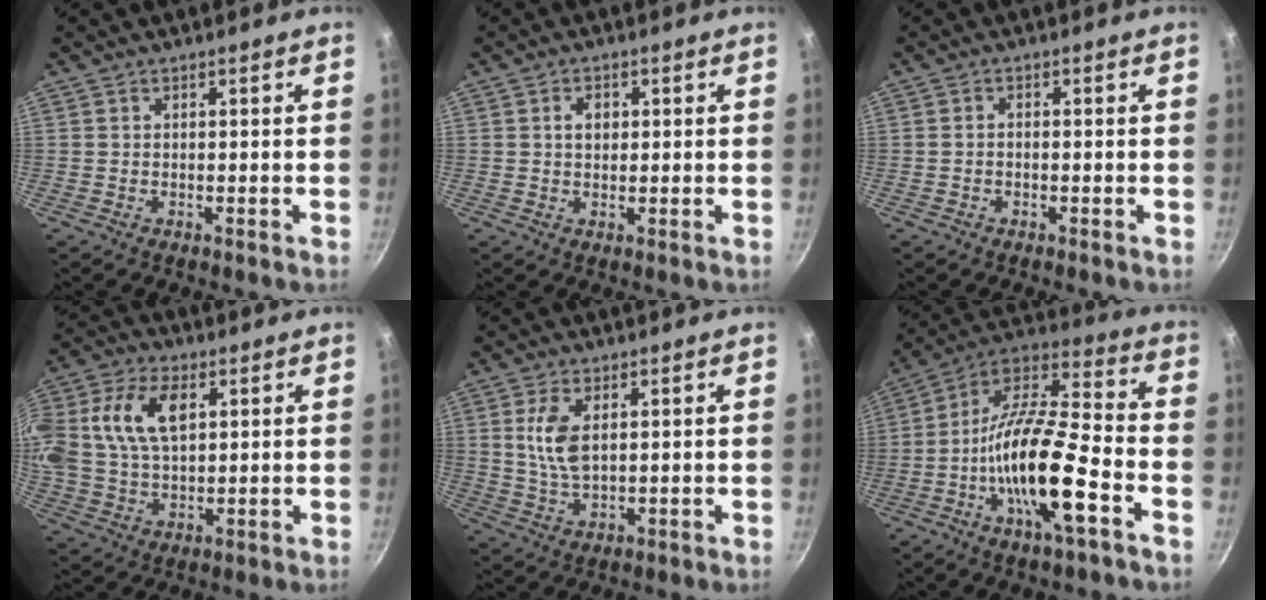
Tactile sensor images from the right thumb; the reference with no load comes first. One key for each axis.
{"total": 2.9, "fx": 0.6, "fy": 2.2, "fz": 1.8, "tx": -0.015, "ty": 0.002, "tz": 0.009}
{"total": 1.0, "fx": -0.5, "fy": 0.6, "fz": 0.7, "tx": -0.016, "ty": 0.011, "tz": -0.009}
{"total": 17.9, "fx": 4.9, "fy": 11.4, "fz": 12.9, "tx": -0.276, "ty": 0.022, "tz": 0.086}
{"total": 7.1, "fx": 1.7, "fy": 3.6, "fz": 5.9, "tx": -0.115, "ty": -0.009, "tz": 0.036}
{"total": 19.7, "fx": -7.0, "fy": 5.6, "fz": 17.6, "tx": -0.310, "ty": 0.040, "tz": -0.143}